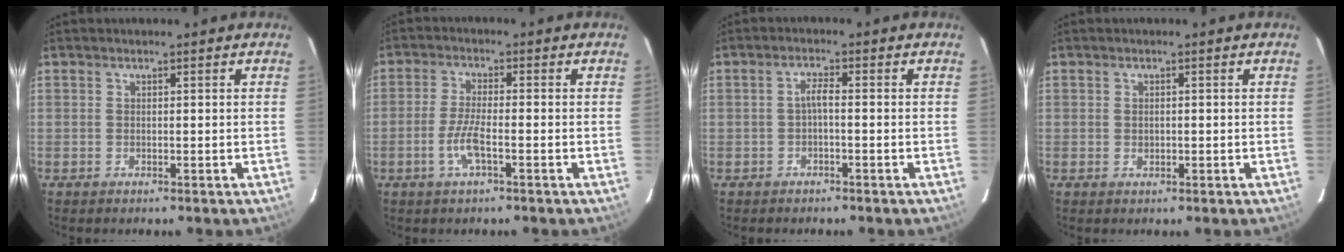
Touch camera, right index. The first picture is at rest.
{"total": 5.1, "force": [-2.1, 0.8, 4.6], "torque": [-0.098, -0.001, -0.043]}
{"total": 1.9, "force": [-0.7, 0.2, 1.7], "torque": [-0.035, 0.007, -0.014]}
{"total": 0.9, "force": [0.0, 0.7, 0.5], "torque": [-0.005, 0.003, 0.000]}